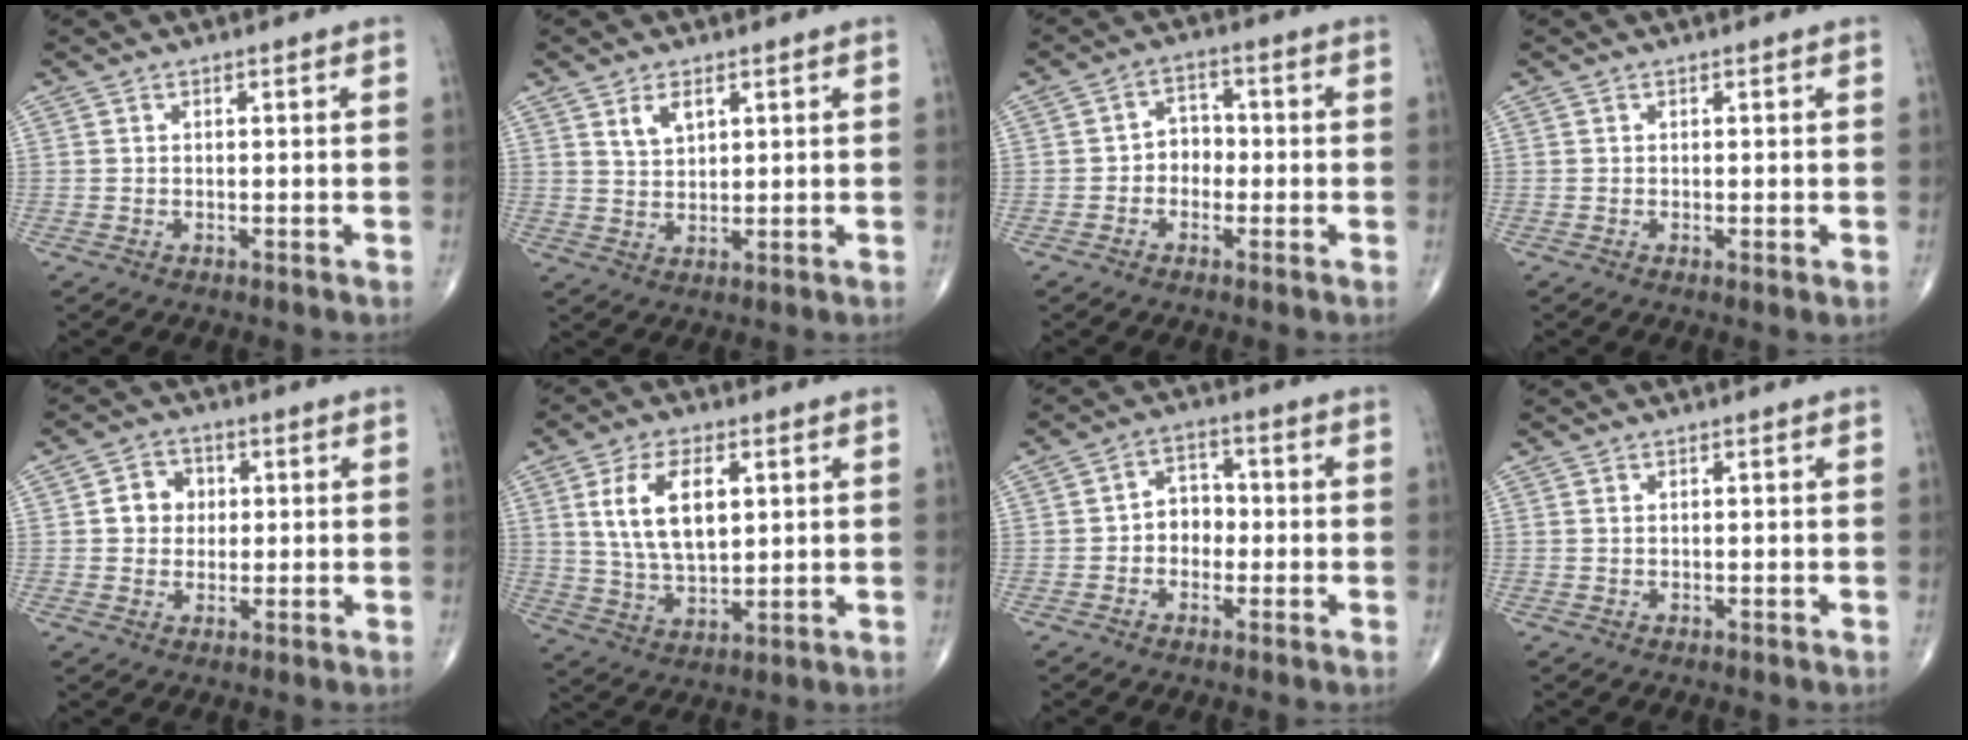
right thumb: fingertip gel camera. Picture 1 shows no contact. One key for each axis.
{"total": 4.3, "fx": 2.2, "fy": 2.4, "fz": 2.8, "tx": -0.043, "ty": -0.013, "tz": 0.045}
{"total": 4.5, "fx": -1.0, "fy": 3.7, "fz": 2.3, "tx": -0.007, "ty": 0.021, "tz": -0.029}
{"total": 1.0, "fx": -0.1, "fy": 0.2, "fz": 1.0, "tx": -0.020, "ty": -0.005, "tz": -0.002}
{"total": 5.5, "fx": 0.7, "fy": 4.9, "fz": 2.4, "tx": -0.011, "ty": 0.005, "tz": 0.006}
{"total": 12.4, "fx": 3.3, "fy": 6.6, "fz": 9.9, "tx": -0.174, "ty": -0.011, "tz": 0.066}
{"total": 5.4, "fx": -0.9, "fy": 4.3, "fz": 3.1, "tx": -0.017, "ty": 0.023, "tz": -0.027}
{"total": 0.0}